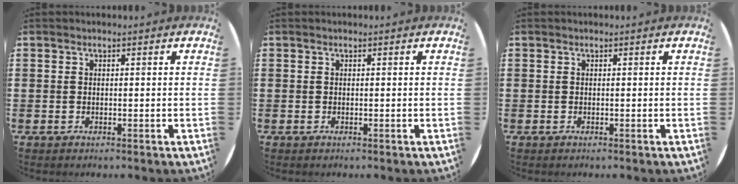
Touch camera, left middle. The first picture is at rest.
{"total": 0.0}
{"total": 0.0}